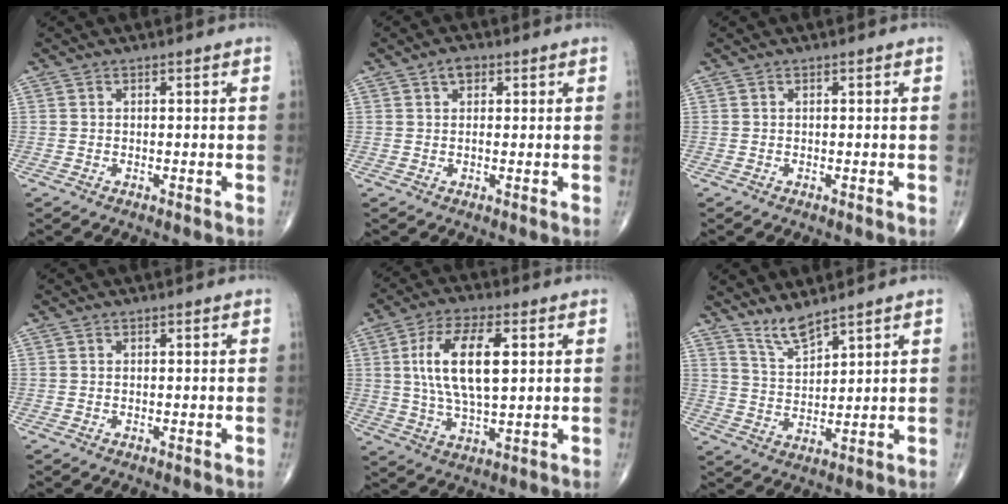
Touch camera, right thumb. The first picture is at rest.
{"total": 2.3, "force": [1.0, 1.5, 1.4], "torque": [-0.016, 0.001, 0.014]}
{"total": 0.0}
{"total": 0.0}
{"total": 13.6, "force": [2.7, 5.6, 12.0], "torque": [-0.226, -0.003, 0.050]}
{"total": 5.2, "force": [4.6, 0.7, 2.3], "torque": [-0.044, -0.043, 0.098]}